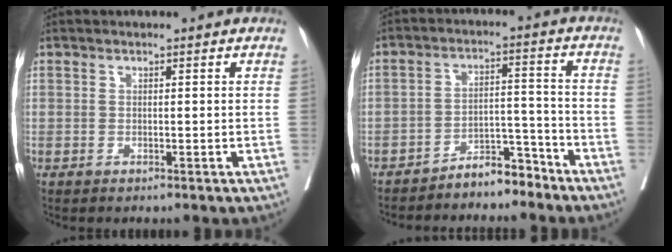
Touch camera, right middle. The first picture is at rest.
{"total": 5.7, "force": [-5.2, 1.7, 1.7], "torque": [-0.022, 0.017, -0.087]}